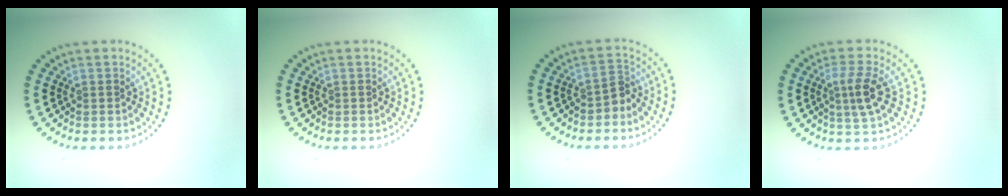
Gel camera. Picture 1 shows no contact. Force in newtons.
{"total": 0.0}
{"total": 1.5, "press": 1.2, "slide": 0.9}
{"total": 2.8, "press": 2.5, "slide": 1.3}